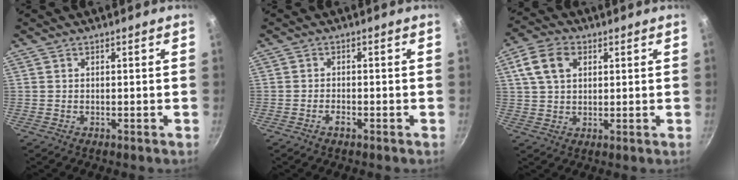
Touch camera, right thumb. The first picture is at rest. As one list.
[{"total": 1.6, "force": [-1.1, 0.6, 1.0], "torque": [-0.021, 0.009, -0.023]}, {"total": 8.4, "force": [2.9, 5.8, 5.4], "torque": [-0.093, 0.008, 0.048]}]